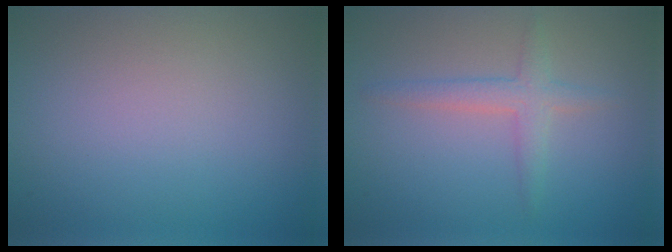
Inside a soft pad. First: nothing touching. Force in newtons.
{"total": 2.2, "press": 2.2, "slide": 0.0}